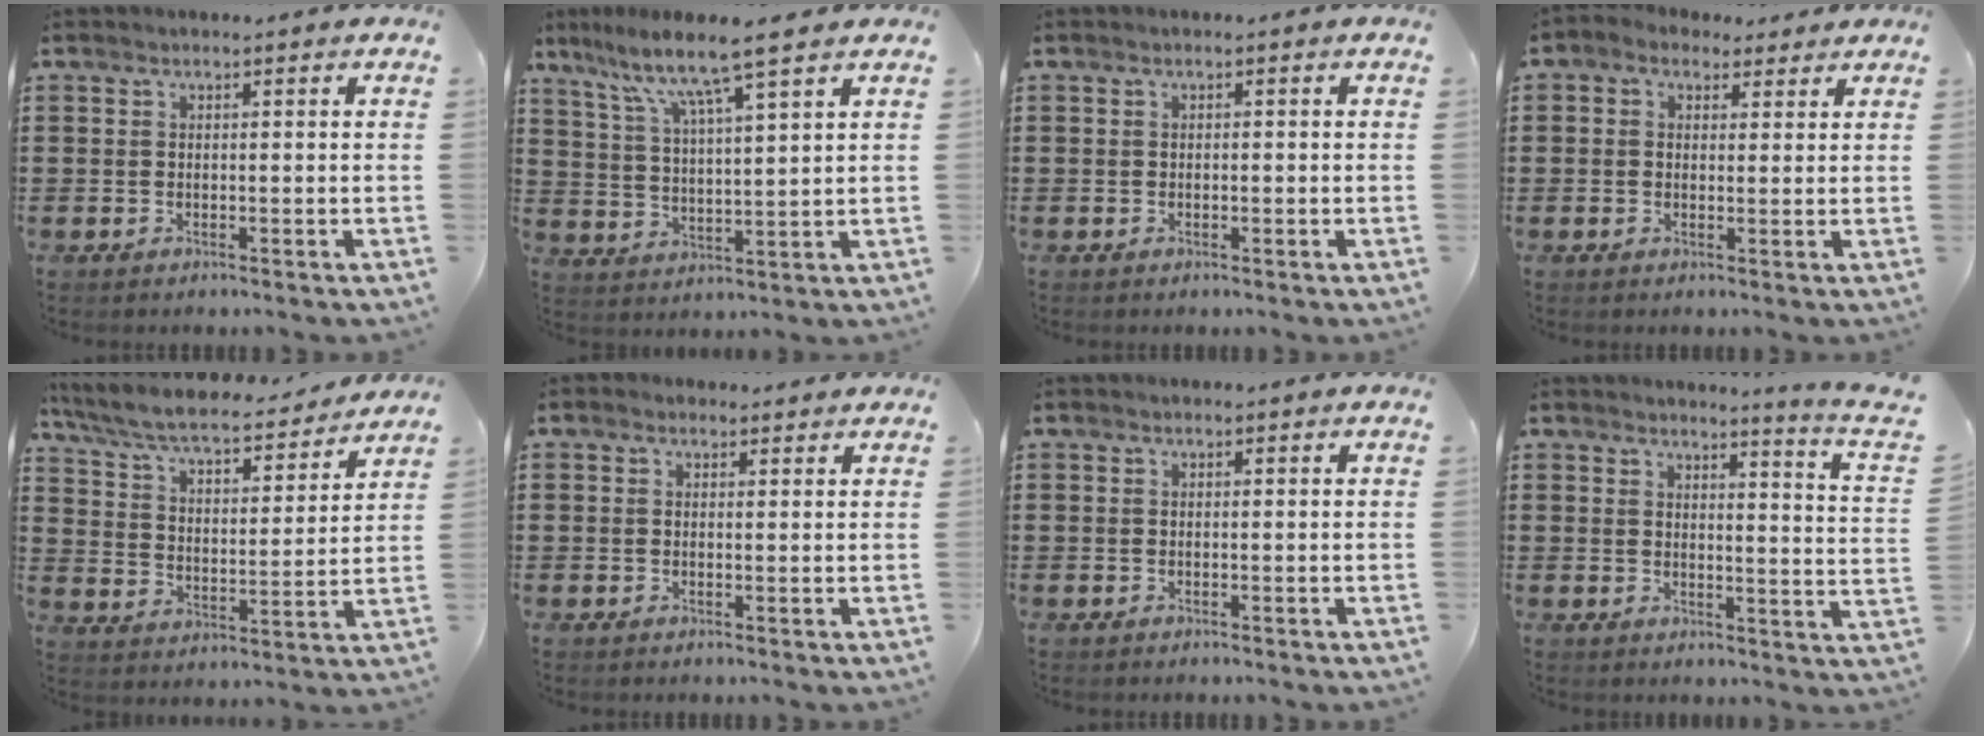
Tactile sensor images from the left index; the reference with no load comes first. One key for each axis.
{"total": 8.5, "fx": 6.4, "fy": 0.0, "fz": 5.6, "tx": -0.128, "ty": -0.029, "tz": 0.106}
{"total": 0.5, "fx": -0.3, "fy": 0.4, "fz": 0.3, "tx": -0.008, "ty": -0.001, "tz": -0.005}
{"total": 1.8, "fx": 0.9, "fy": 1.4, "fz": 0.6, "tx": -0.018, "ty": 0.009, "tz": 0.017}
{"total": 7.3, "fx": 6.5, "fy": 1.0, "fz": 3.2, "tx": -0.090, "ty": -0.038, "tz": 0.108}
{"total": 1.2, "fx": 0.8, "fy": 0.9, "fz": 0.2, "tx": 0.001, "ty": 0.003, "tz": 0.014}
{"total": 0.0}
{"total": 3.1, "fx": 2.7, "fy": -1.3, "fz": 0.8, "tx": -0.022, "ty": -0.031, "tz": 0.041}